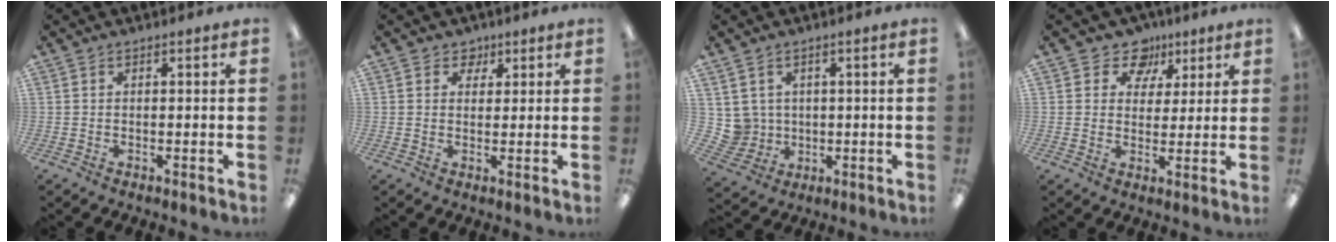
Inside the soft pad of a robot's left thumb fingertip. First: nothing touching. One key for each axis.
{"total": 3.4, "fx": 1.9, "fy": 2.8, "fz": 0.8, "tx": 0.000, "ty": -0.006, "tz": 0.030}
{"total": 5.2, "fx": 2.1, "fy": 4.8, "fz": 0.1, "tx": -0.024, "ty": -0.006, "tz": 0.044}
{"total": 8.4, "fx": 4.8, "fy": 6.5, "fz": 2.5, "tx": -0.038, "ty": -0.022, "tz": 0.085}